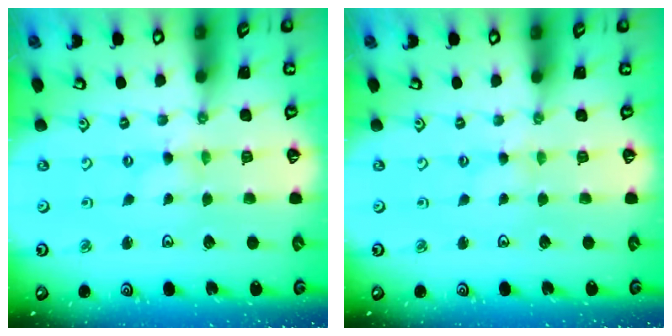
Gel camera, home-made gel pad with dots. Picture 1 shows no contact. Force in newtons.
{"total": 0.8, "press": 0.7, "slide": 0.2}